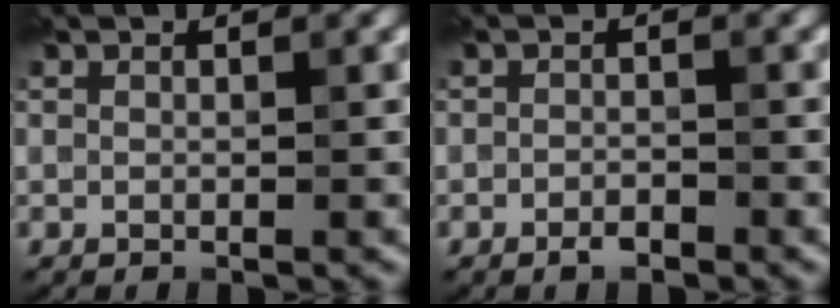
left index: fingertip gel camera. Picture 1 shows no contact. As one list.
[{"total": 1.3, "force": [-0.9, 0.5, 0.7], "torque": [-0.012, 0.000, -0.018]}]